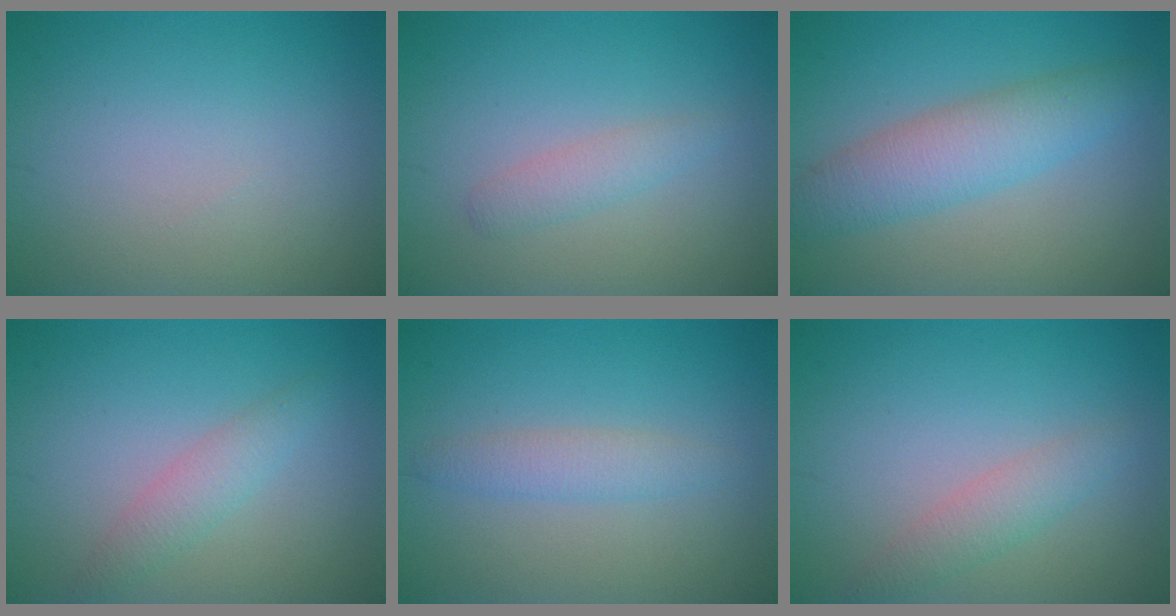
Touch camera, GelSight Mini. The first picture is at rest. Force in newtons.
{"total": 1.1, "press": 1.1, "slide": 0.1}
{"total": 4.9, "press": 4.9, "slide": 0.1}
{"total": 2.1, "press": 2.1, "slide": 0.1}
{"total": 2.0, "press": 2.0, "slide": 0.1}
{"total": 2.2, "press": 2.2, "slide": 0.1}